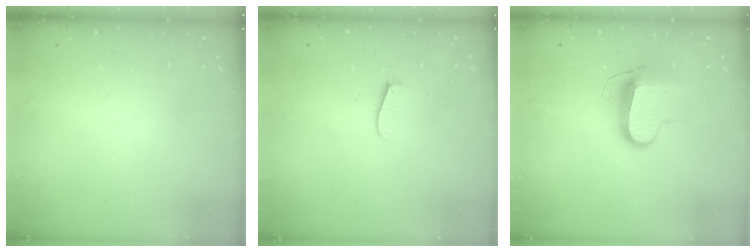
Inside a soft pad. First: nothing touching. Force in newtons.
{"total": 5.2, "press": 5.2, "slide": 0.5}
{"total": 11.2, "press": 11.2, "slide": 0.8}